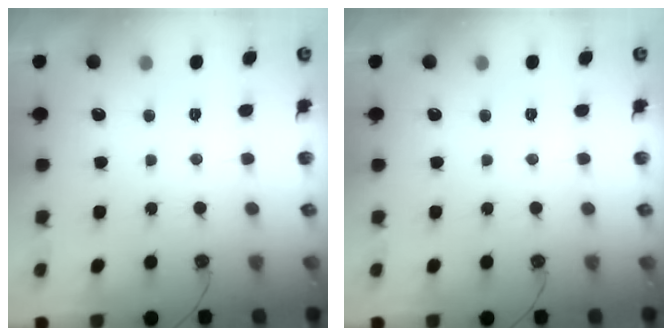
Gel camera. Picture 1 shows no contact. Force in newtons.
{"total": 0.0}